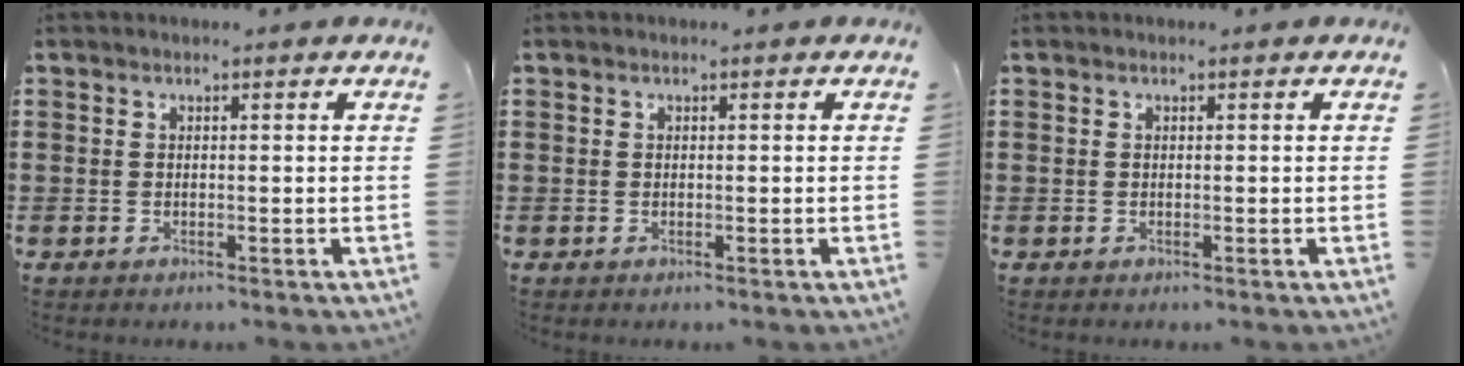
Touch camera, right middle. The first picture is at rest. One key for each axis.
{"total": 0.0}
{"total": 0.0}